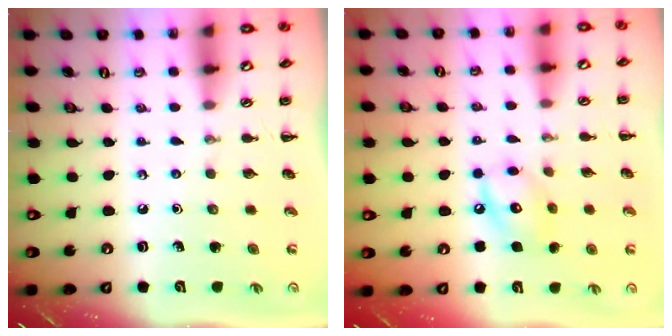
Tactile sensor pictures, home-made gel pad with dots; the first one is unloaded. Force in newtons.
{"total": 9.9, "press": 9.9, "slide": 0.5}